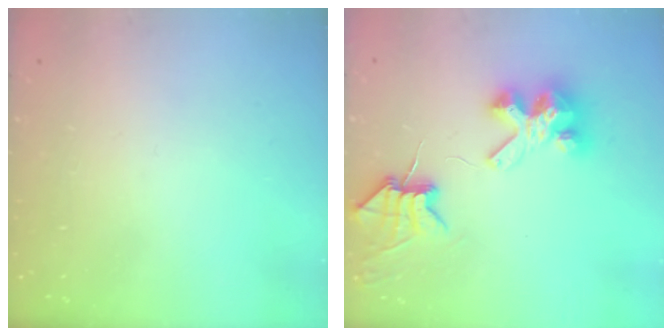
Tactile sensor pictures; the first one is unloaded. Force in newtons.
{"total": 7.9, "press": 7.8, "slide": 0.6}